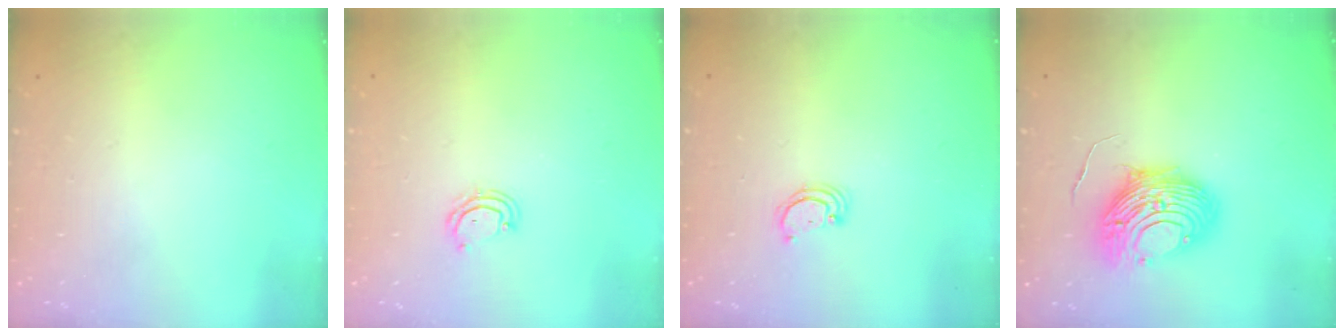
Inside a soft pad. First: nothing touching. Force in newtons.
{"total": 4.2, "press": 4.2, "slide": 0.4}
{"total": 1.7, "press": 1.7, "slide": 0.1}
{"total": 12.5, "press": 12.4, "slide": 1.4}